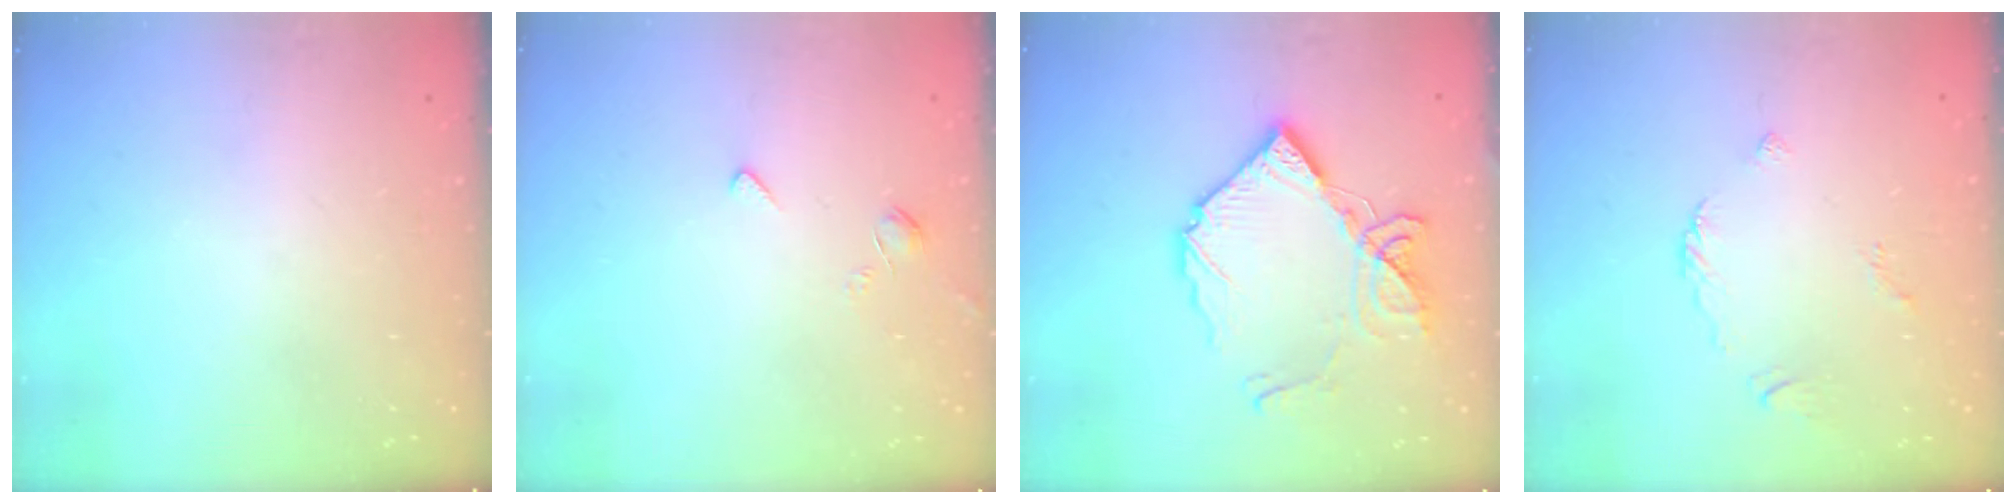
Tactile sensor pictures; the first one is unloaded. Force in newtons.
{"total": 2.0, "press": 2.0, "slide": 0.5}
{"total": 15.9, "press": 15.8, "slide": 2.0}
{"total": 2.2, "press": 2.1, "slide": 0.7}